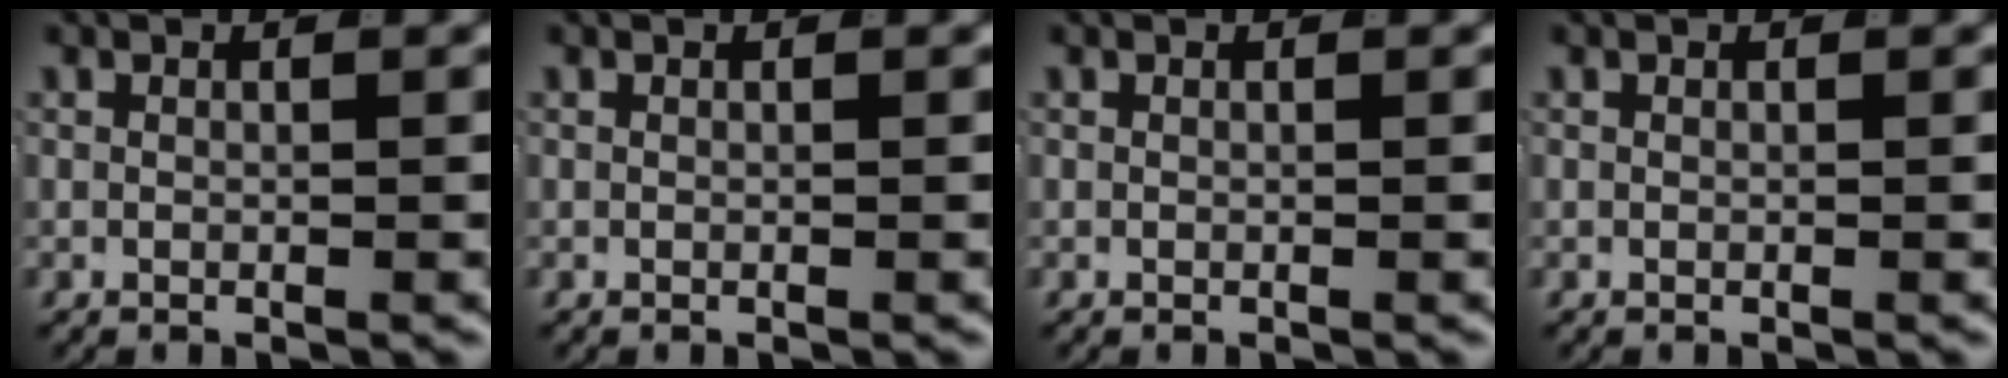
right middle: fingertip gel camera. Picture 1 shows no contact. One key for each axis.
{"total": 0.0}
{"total": 0.0}
{"total": 0.0}